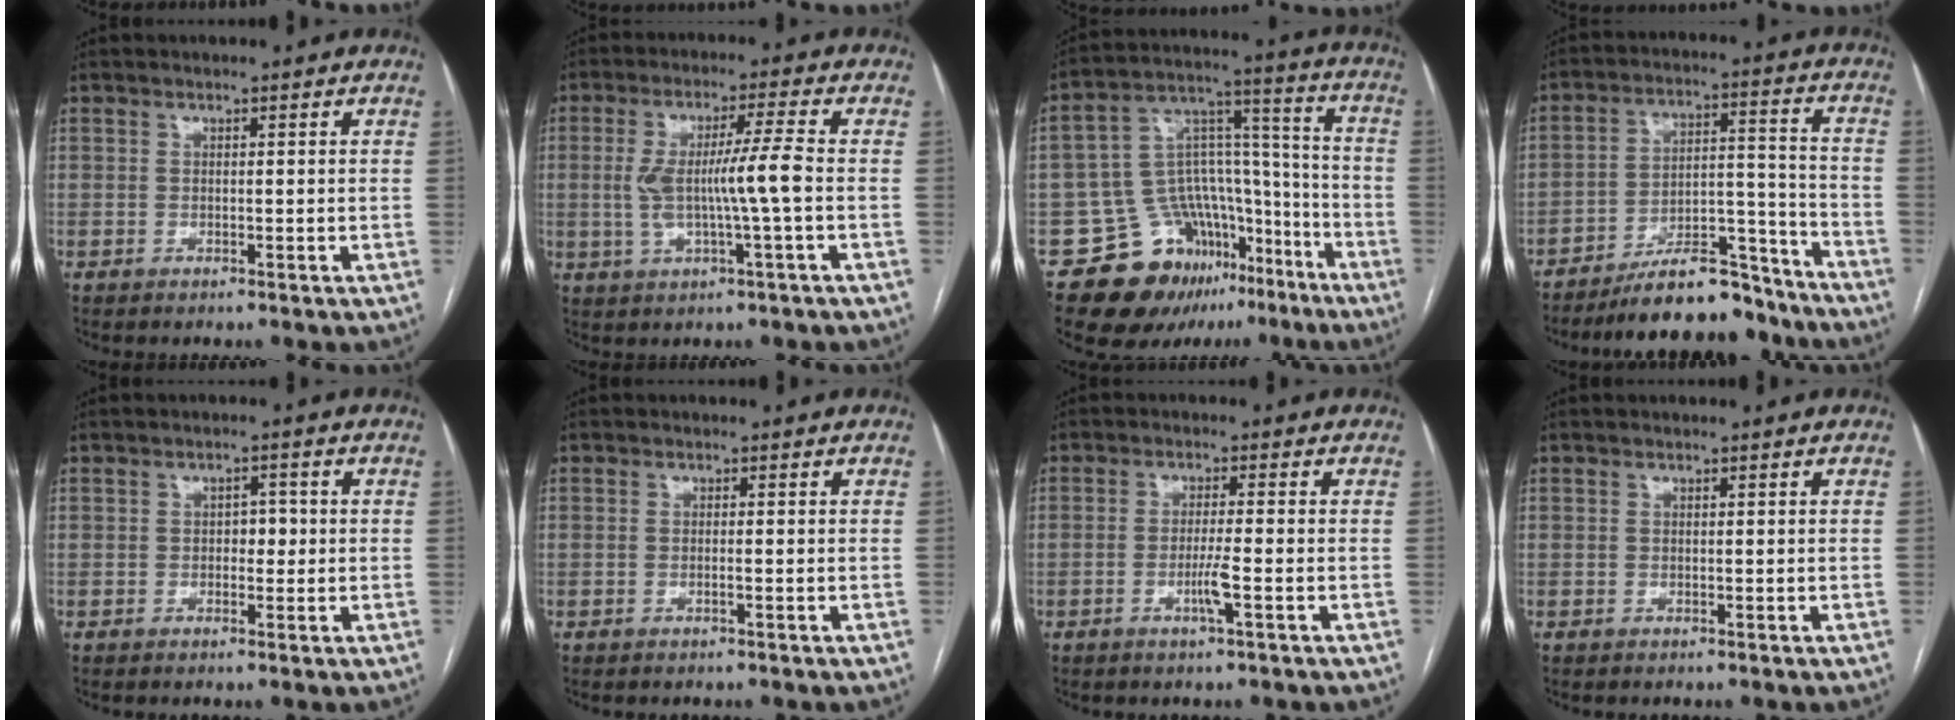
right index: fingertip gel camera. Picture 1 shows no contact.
{"total": 8.1, "force": [-0.7, -0.2, 8.1], "torque": [-0.156, 0.006, -0.010]}
{"total": 18.1, "force": [-11.2, 11.8, 8.0], "torque": [-0.113, 0.089, -0.168]}
{"total": 13.8, "force": [-12.3, 3.7, 5.0], "torque": [-0.064, 0.050, -0.200]}
{"total": 2.3, "force": [-0.1, 1.4, 1.8], "torque": [-0.020, 0.007, -0.002]}
{"total": 0.6, "force": [-0.3, -0.1, 0.5], "torque": [-0.010, 0.001, -0.004]}
{"total": 3.3, "force": [-1.3, -0.3, 3.0], "torque": [-0.058, -0.005, -0.026]}
{"total": 0.0}